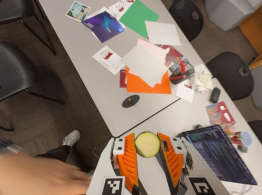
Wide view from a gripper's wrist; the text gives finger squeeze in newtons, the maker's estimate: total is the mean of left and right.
{"total": 8.2, "left": 8.1, "right": 8.3}